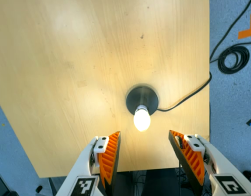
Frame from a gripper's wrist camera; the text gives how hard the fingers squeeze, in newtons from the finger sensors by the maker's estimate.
{"total": 0.0}